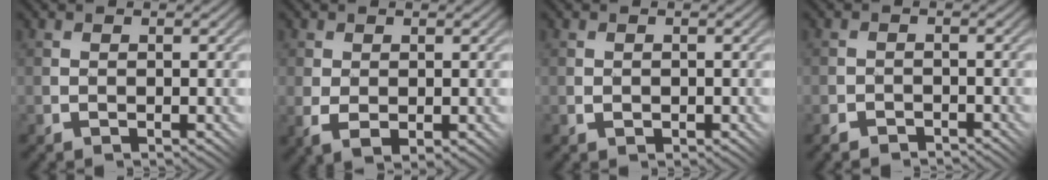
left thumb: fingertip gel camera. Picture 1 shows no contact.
{"total": 3.7, "force": [-0.7, 2.3, 2.8], "torque": [-0.062, -0.014, -0.005]}
{"total": 0.7, "force": [-0.1, 0.7, 0.2], "torque": [-0.003, -0.002, -0.001]}
{"total": 1.6, "force": [-1.6, 0.4, -0.2], "torque": [0.006, 0.004, -0.036]}